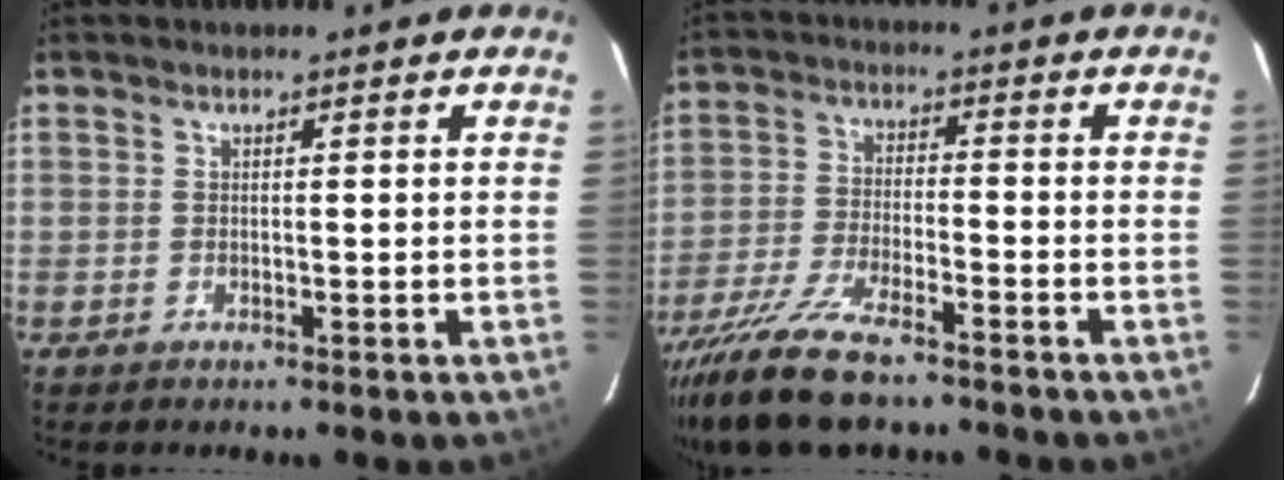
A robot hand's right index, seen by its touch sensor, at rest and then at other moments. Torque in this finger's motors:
{"motor_torque": [1.18, -0.96, 0.46, 0.16]}